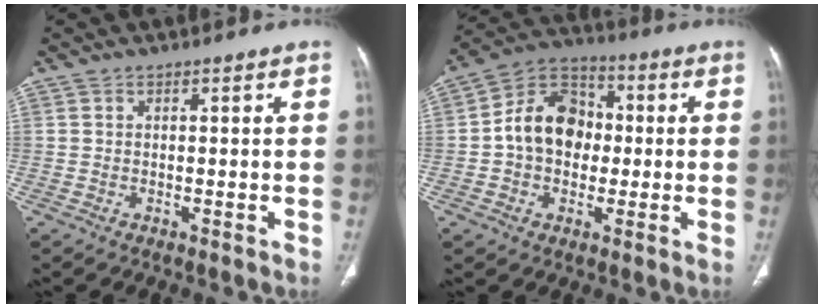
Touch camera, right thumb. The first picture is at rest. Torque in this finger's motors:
{"motor_torque": [1.05, 1.34, 0.95, -0.43, 0.08]}